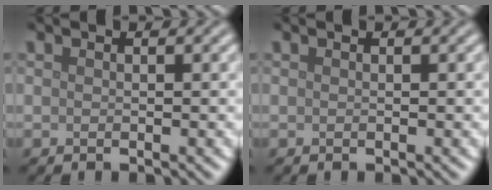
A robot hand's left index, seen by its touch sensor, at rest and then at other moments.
{"total": 0.0}